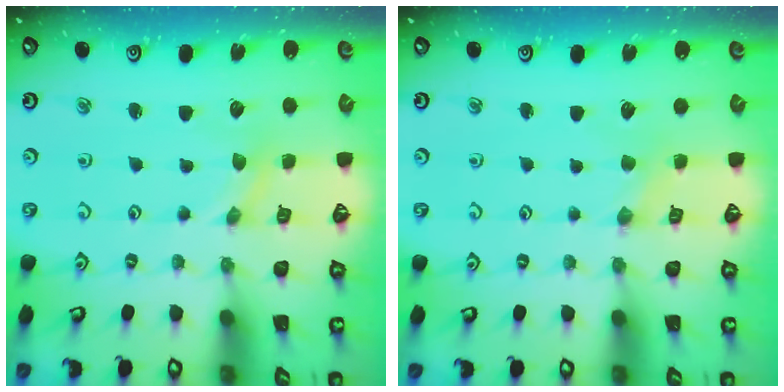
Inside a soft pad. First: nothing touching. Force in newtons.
{"total": 1.0, "press": 0.9, "slide": 0.2}